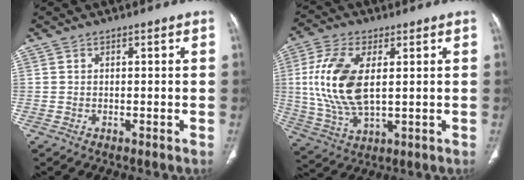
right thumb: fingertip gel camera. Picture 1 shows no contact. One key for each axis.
{"total": 14.5, "fx": 2.1, "fy": 7.4, "fz": 12.4, "tx": -0.260, "ty": -0.007, "tz": 0.045}